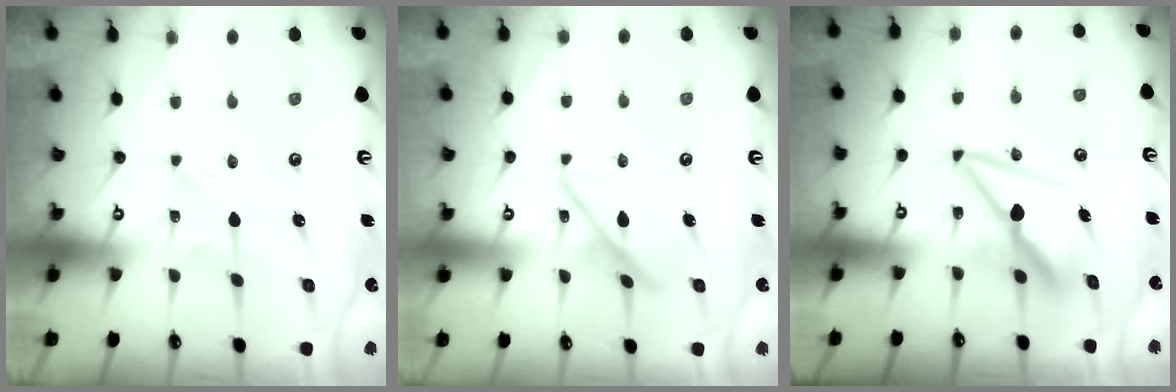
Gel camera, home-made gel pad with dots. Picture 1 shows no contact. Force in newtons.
{"total": 12.2, "press": 12.1, "slide": 1.0}
{"total": 9.7, "press": 9.6, "slide": 0.9}